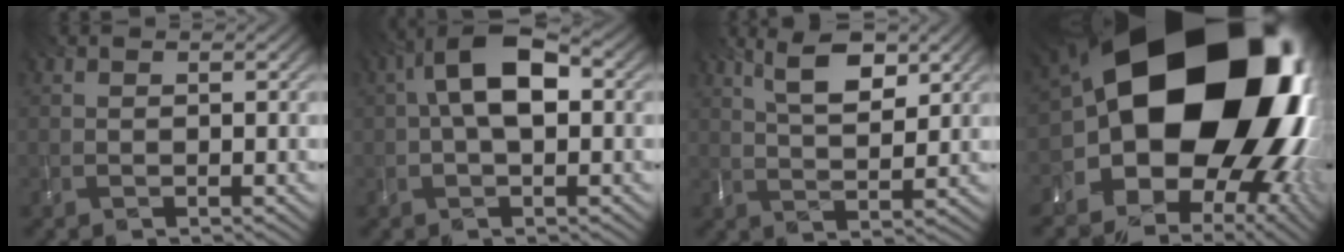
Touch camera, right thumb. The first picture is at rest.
{"total": 7.9, "force": [0.6, 3.9, 6.8], "torque": [-0.127, 0.016, 0.001]}
{"total": 6.1, "force": [3.3, 1.9, 4.7], "torque": [-0.086, 0.005, 0.065]}
{"total": 22.4, "force": [0.5, 17.2, 14.3], "torque": [-0.233, -0.063, 0.005]}